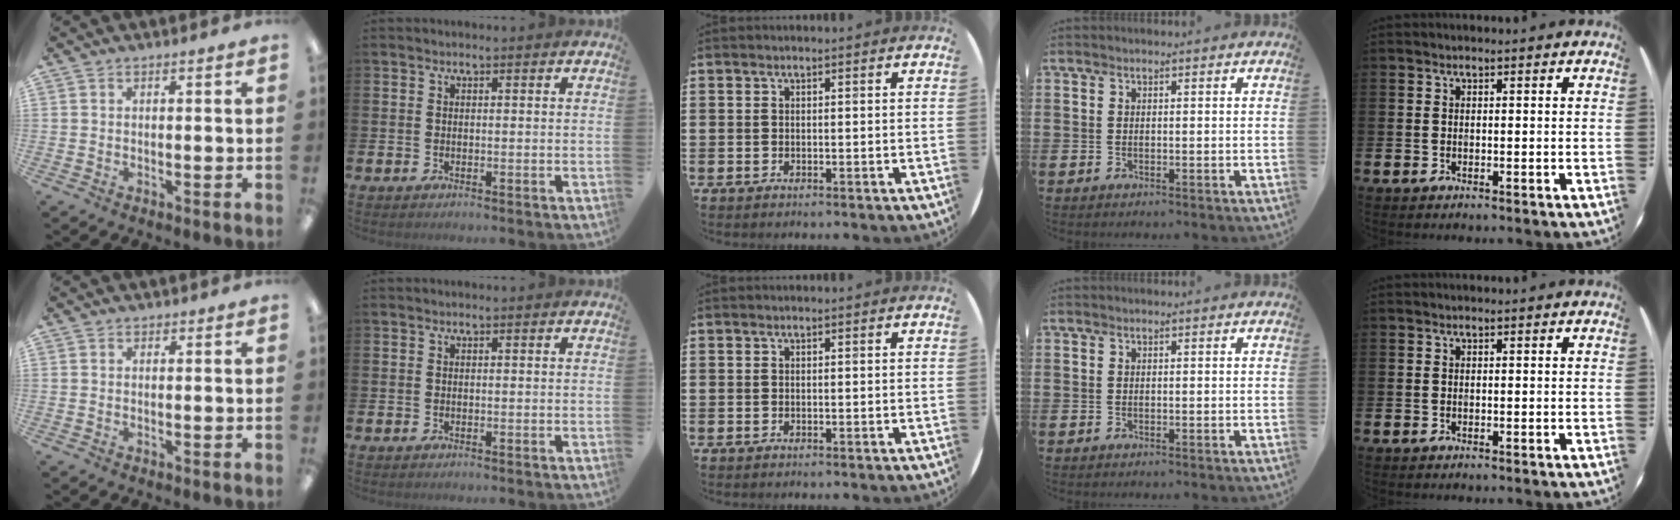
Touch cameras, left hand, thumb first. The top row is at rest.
{}